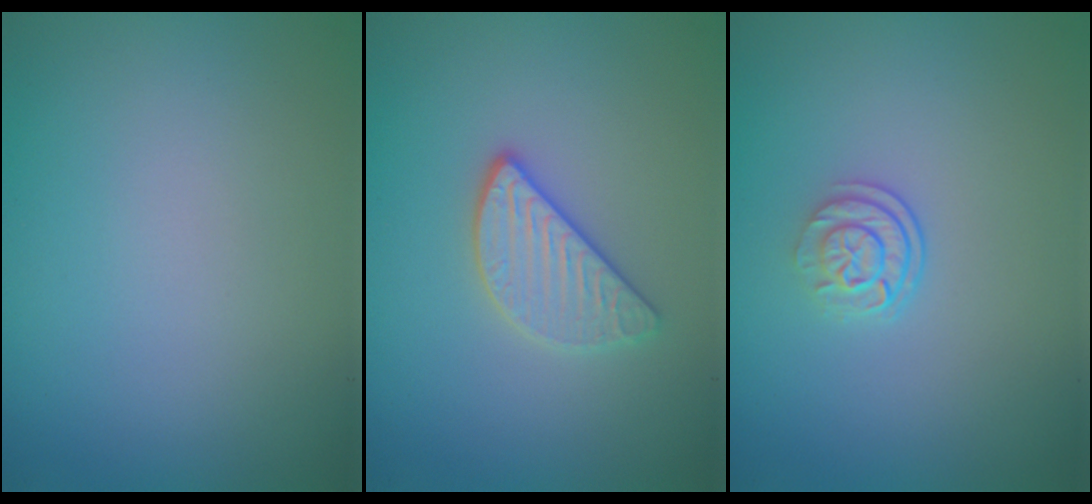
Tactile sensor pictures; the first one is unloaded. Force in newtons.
{"total": 2.8, "press": 2.7, "slide": 0.9}
{"total": 2.5, "press": 1.8, "slide": 1.7}